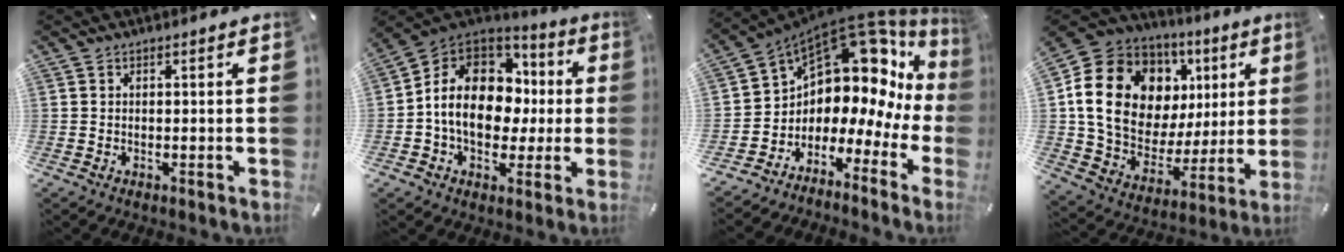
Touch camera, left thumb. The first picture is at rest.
{"total": 14.9, "force": [0.0, 12.0, 8.9], "torque": [-0.170, 0.002, 0.004]}
{"total": 12.7, "force": [8.1, 7.8, 6.0], "torque": [-0.090, -0.093, 0.145]}
{"total": 20.5, "force": [6.5, 15.8, 11.3], "torque": [-0.216, -0.032, 0.126]}